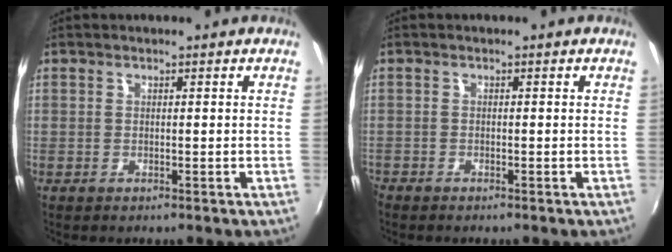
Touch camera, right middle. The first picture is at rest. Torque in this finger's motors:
{"motor_torque": [0.20, -0.20, 0.08, 0.07]}